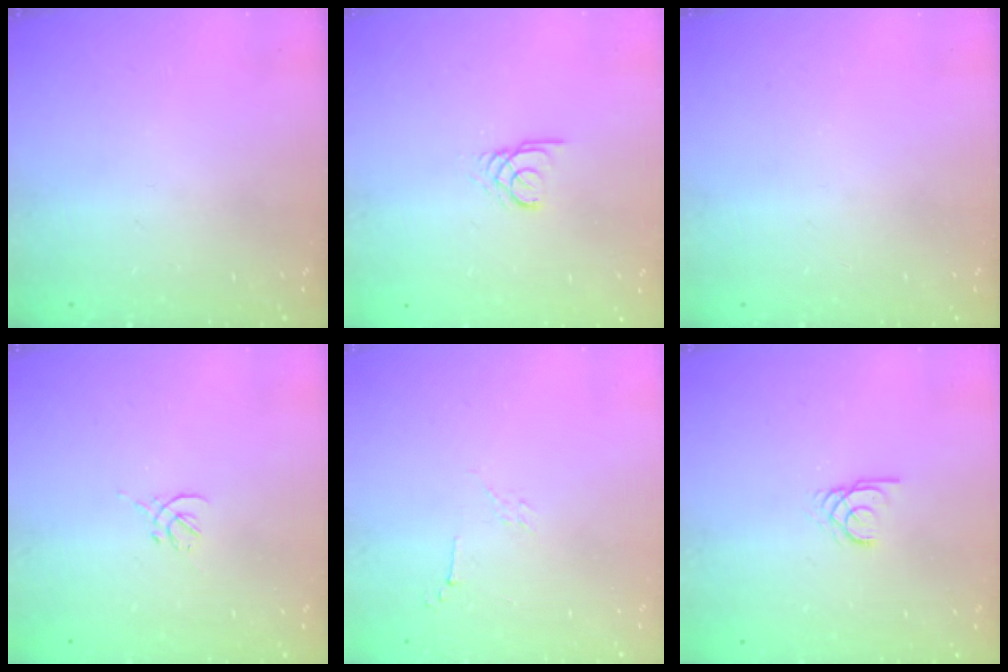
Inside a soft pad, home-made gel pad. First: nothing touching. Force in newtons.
{"total": 2.3, "press": 2.3, "slide": 0.2}
{"total": 0.0}
{"total": 0.0}
{"total": 3.5, "press": 3.5, "slide": 0.8}
{"total": 2.0, "press": 2.0, "slide": 0.2}